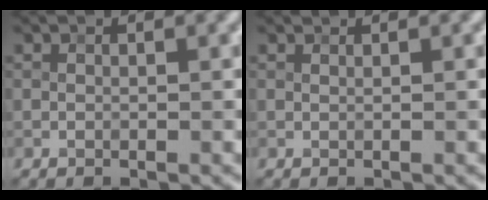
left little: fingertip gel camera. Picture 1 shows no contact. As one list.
[{"total": 0.0}]